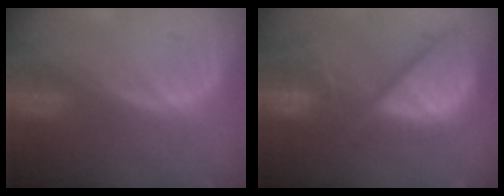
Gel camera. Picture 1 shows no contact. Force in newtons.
{"total": 12.7, "press": 10.5, "slide": 7.1}